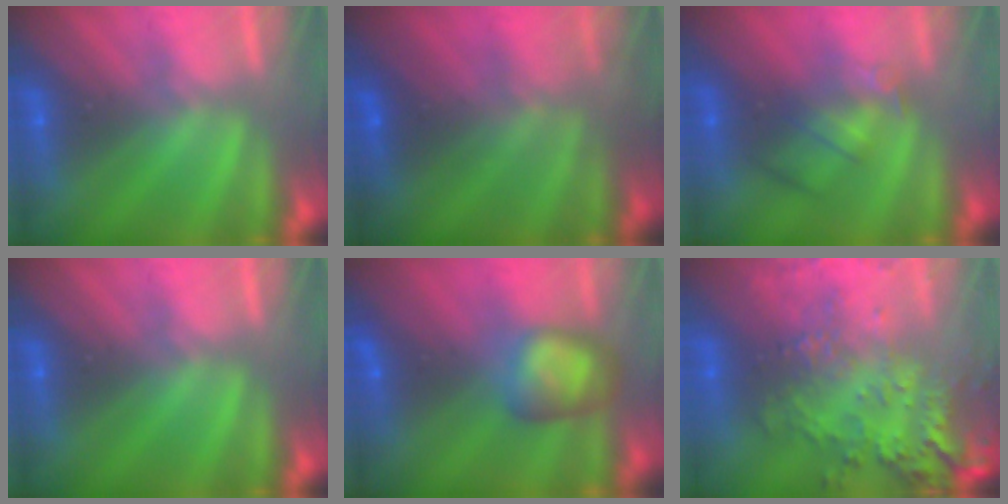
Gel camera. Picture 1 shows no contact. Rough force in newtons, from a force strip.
{"total": 7.5}
{"total": 2.4}
{"total": 0.0}
{"total": 6.1}
{"total": 7.7}